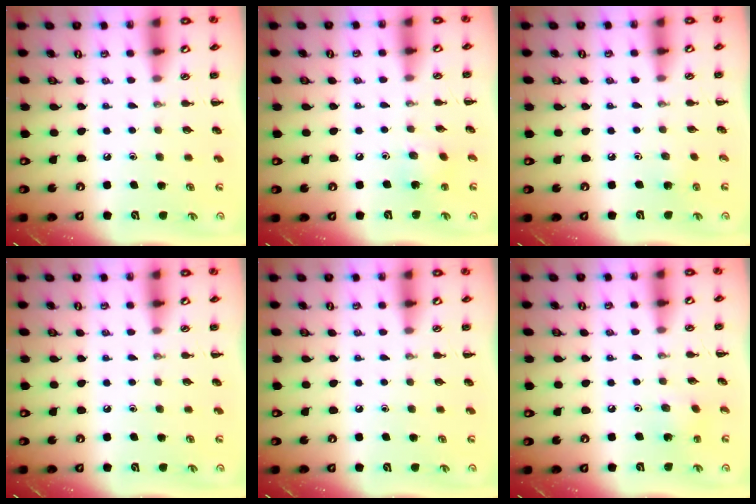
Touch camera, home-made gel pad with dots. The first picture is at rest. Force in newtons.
{"total": 4.6, "press": 4.5, "slide": 1.1}
{"total": 2.7, "press": 2.6, "slide": 1.0}
{"total": 0.0}
{"total": 0.0}
{"total": 2.0, "press": 1.9, "slide": 0.5}